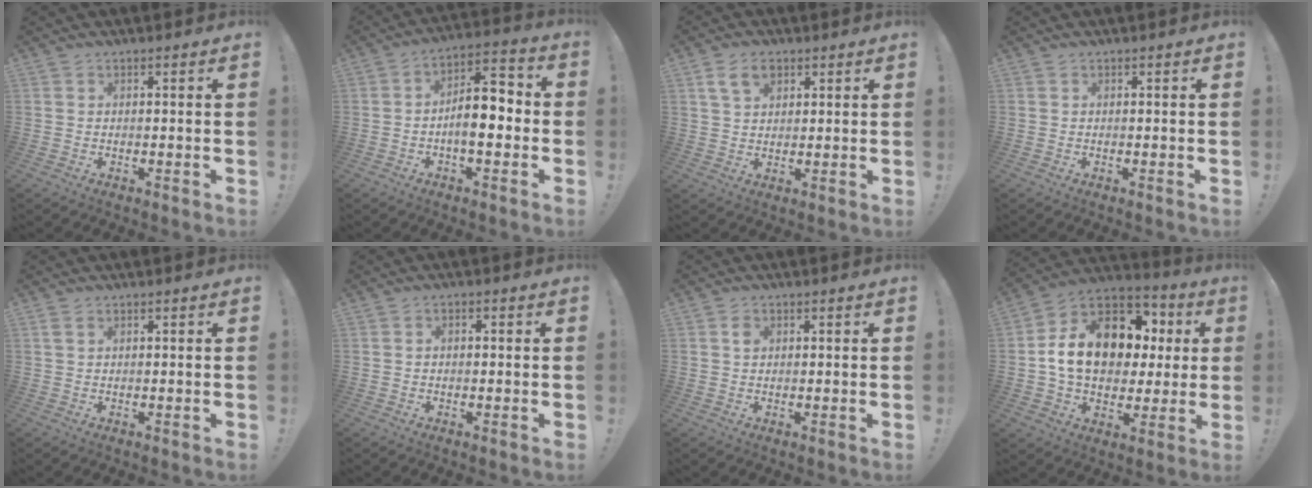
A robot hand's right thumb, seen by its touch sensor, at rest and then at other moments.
{"total": 11.2, "force": [-2.2, 5.1, 9.7], "torque": [-0.147, 0.012, -0.041]}
{"total": 7.0, "force": [3.7, 4.7, 3.7], "torque": [-0.065, -0.003, 0.071]}
{"total": 0.0}
{"total": 1.3, "force": [0.6, 0.7, 1.0], "torque": [-0.019, 0.003, 0.011]}
{"total": 1.3, "force": [-0.5, 0.9, 0.9], "torque": [-0.021, 0.007, -0.009]}
{"total": 1.5, "force": [0.3, 1.2, 0.8], "torque": [-0.009, 0.000, 0.004]}
{"total": 19.1, "force": [3.5, 13.8, 12.7], "torque": [-0.203, 0.006, 0.077]}